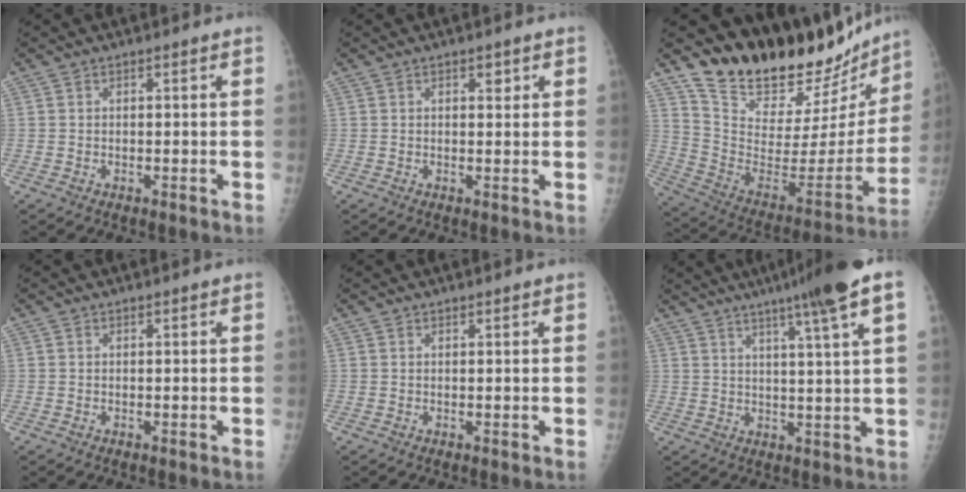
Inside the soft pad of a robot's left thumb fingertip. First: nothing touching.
{"total": 1.5, "force": [0.9, 0.7, 0.9], "torque": [-0.002, -0.004, 0.012]}
{"total": 27.1, "force": [24.5, 7.7, 8.8], "torque": [-0.113, -0.164, 0.367]}
{"total": 0.0}
{"total": 0.8, "force": [0.8, 0.1, 0.1], "torque": [0.000, -0.005, 0.012]}
{"total": 12.7, "force": [7.6, -0.5, 10.1], "torque": [-0.151, -0.012, 0.102]}